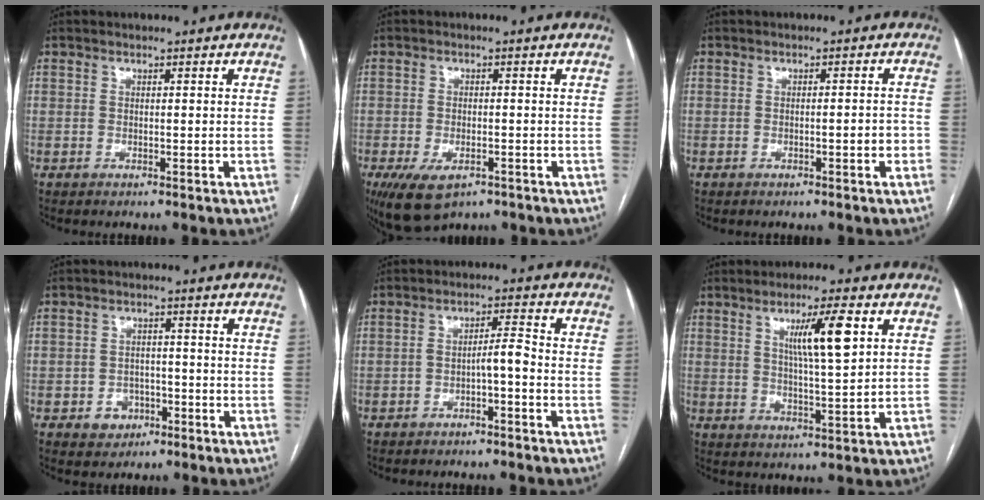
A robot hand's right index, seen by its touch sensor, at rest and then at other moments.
{"total": 7.2, "force": [-4.2, 3.5, 4.7], "torque": [-0.083, -0.010, -0.062]}
{"total": 1.9, "force": [-0.8, 0.4, 1.7], "torque": [-0.020, 0.003, -0.010]}
{"total": 4.1, "force": [-1.8, 3.5, 1.2], "torque": [-0.009, 0.012, -0.021]}
{"total": 3.6, "force": [-1.6, 0.5, 3.2], "torque": [-0.050, 0.013, -0.024]}
{"total": 8.2, "force": [3.0, 0.3, 7.6], "torque": [-0.130, 0.000, 0.051]}